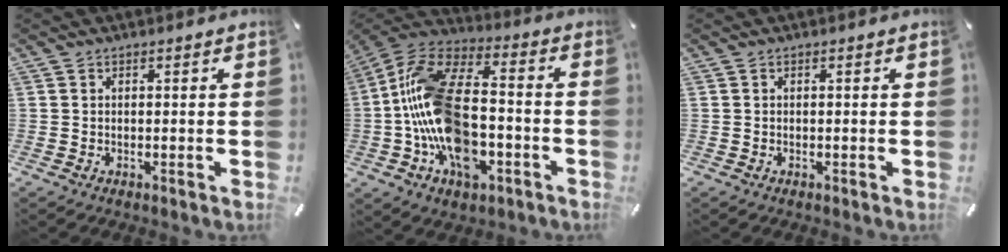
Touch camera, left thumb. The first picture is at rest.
{"total": 20.2, "force": [-5.2, 12.0, 15.4], "torque": [-0.318, 0.030, -0.087]}
{"total": 0.0}